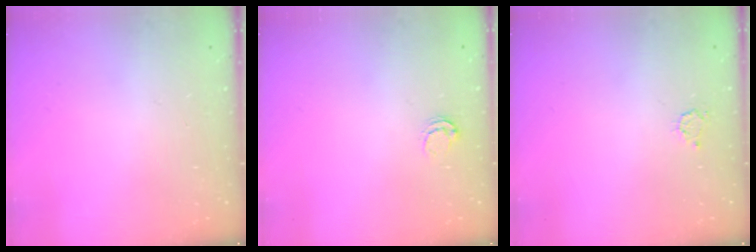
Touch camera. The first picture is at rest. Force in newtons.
{"total": 3.9, "press": 3.9, "slide": 0.2}
{"total": 3.0, "press": 3.0, "slide": 0.4}